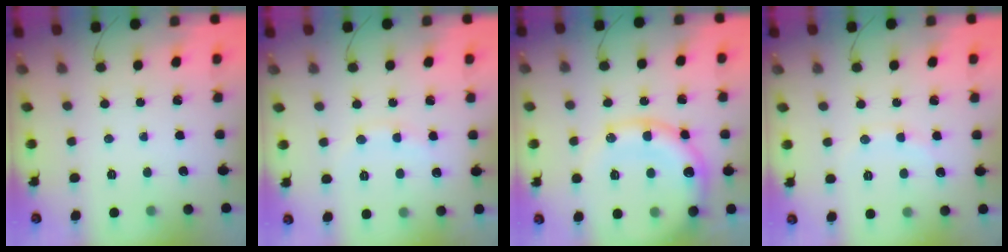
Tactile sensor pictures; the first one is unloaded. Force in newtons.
{"total": 9.2, "press": 9.1, "slide": 1.5}
{"total": 20.2, "press": 19.9, "slide": 3.5}
{"total": 5.7, "press": 5.5, "slide": 1.7}